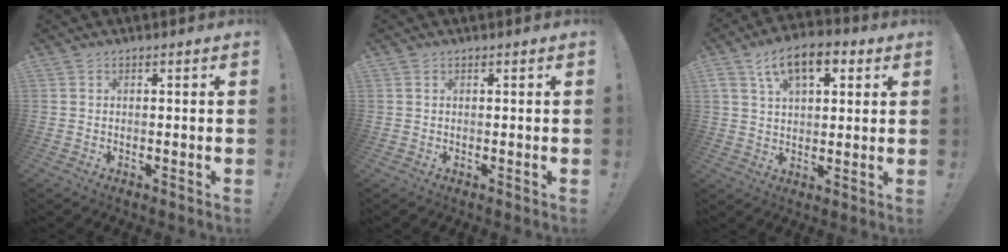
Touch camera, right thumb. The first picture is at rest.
{"total": 0.0}
{"total": 12.1, "force": [5.5, 6.5, 8.6], "torque": [-0.140, -0.005, 0.101]}